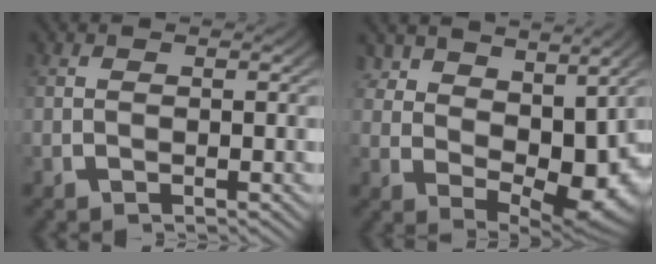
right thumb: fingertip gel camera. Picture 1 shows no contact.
{"total": 6.5, "force": [1.3, 3.5, 5.3], "torque": [-0.095, -0.034, 0.046]}